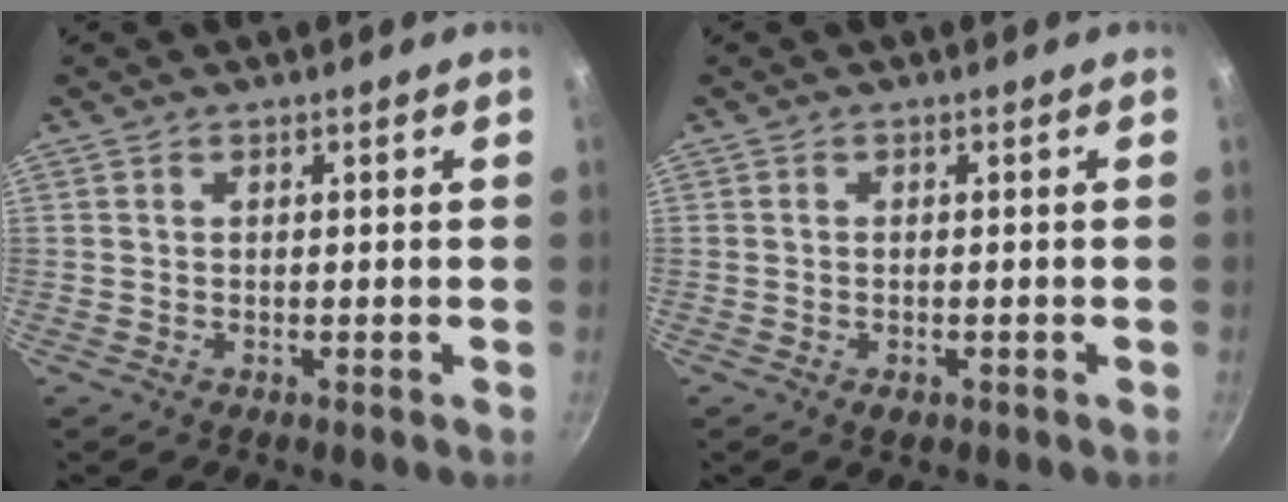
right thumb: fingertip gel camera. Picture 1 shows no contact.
{"total": 0.9, "force": [-0.4, 0.5, 0.6], "torque": [-0.012, 0.005, -0.003]}